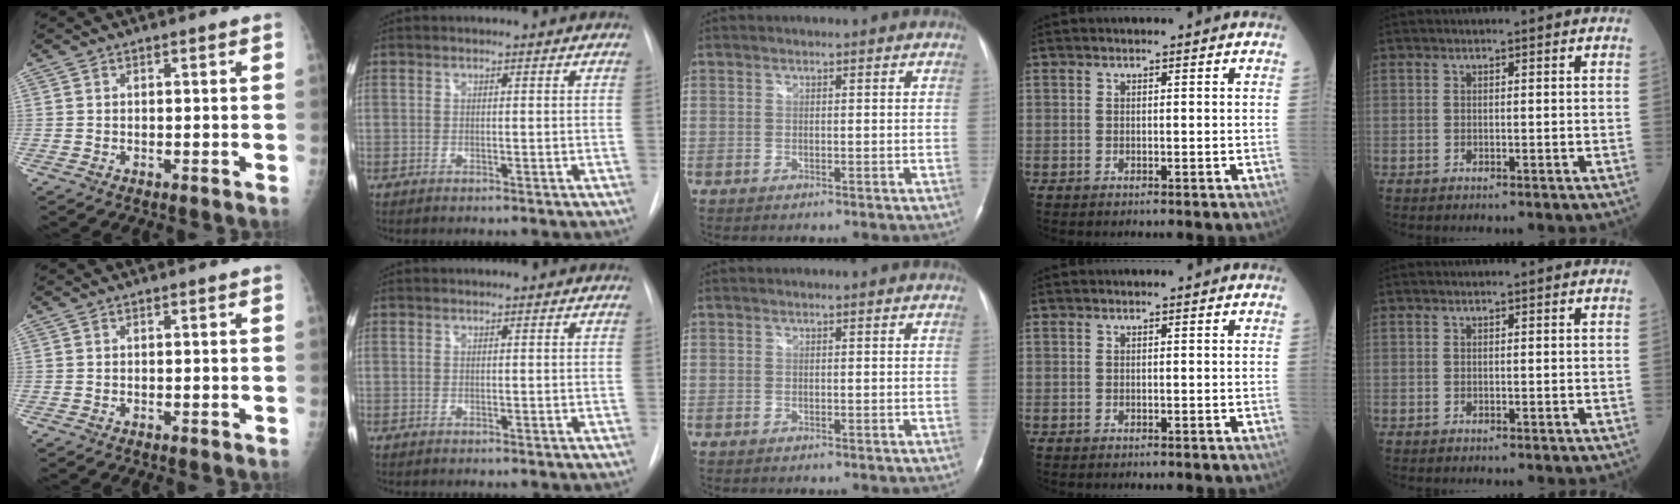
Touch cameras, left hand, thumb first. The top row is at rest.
{}